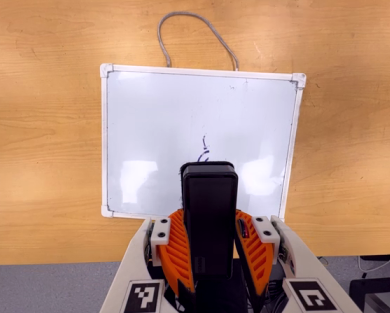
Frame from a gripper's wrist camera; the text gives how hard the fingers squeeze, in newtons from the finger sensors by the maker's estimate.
{"total": 9.5, "left": 7.9, "right": 11.1}